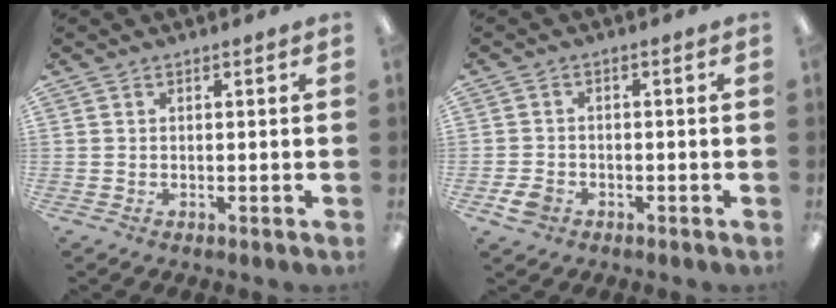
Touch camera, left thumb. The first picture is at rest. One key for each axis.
{"total": 3.6, "fx": -1.9, "fy": 2.6, "fz": 1.6, "tx": -0.029, "ty": 0.009, "tz": -0.035}